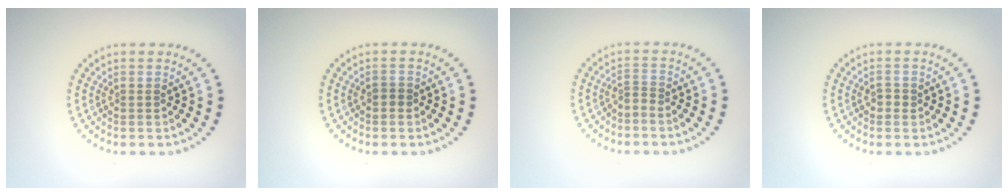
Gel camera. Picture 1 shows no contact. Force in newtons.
{"total": 0.8, "press": 0.7, "slide": 0.1}
{"total": 0.9, "press": 0.3, "slide": 0.8}
{"total": 1.0, "press": 1.0, "slide": 0.4}